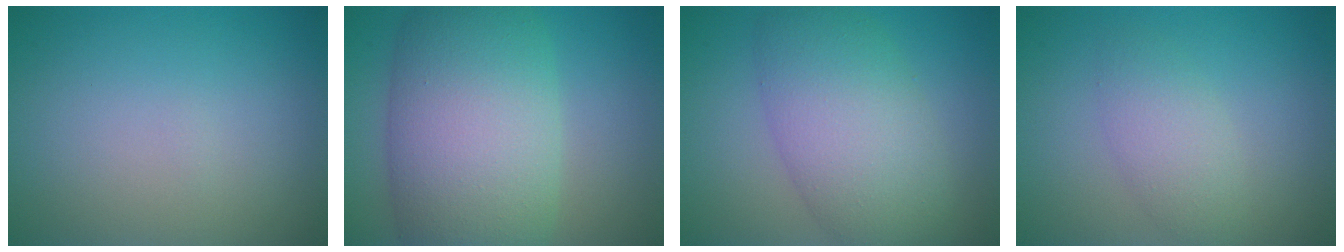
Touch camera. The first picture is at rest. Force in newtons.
{"total": 11.9, "press": 11.9, "slide": 0.3}
{"total": 7.5, "press": 7.5, "slide": 0.3}
{"total": 2.7, "press": 2.7, "slide": 0.0}